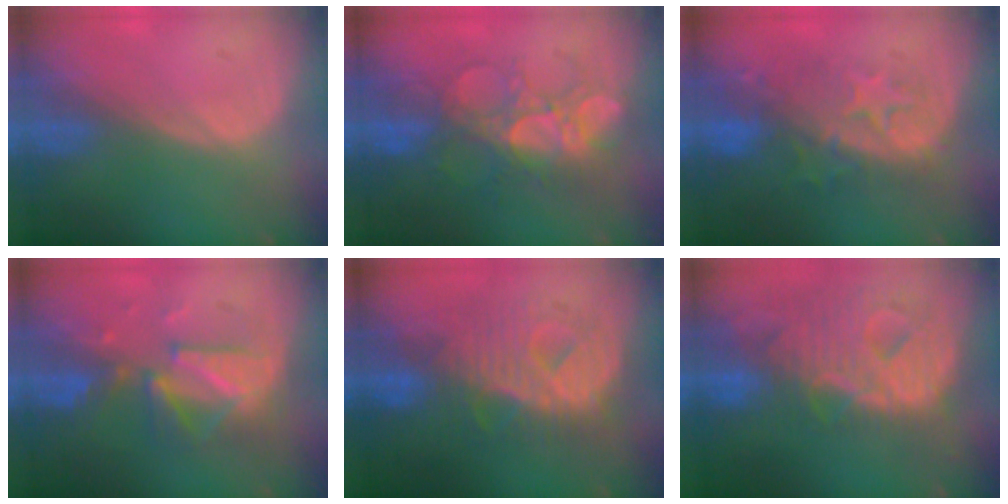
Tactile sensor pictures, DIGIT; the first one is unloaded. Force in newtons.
{"total": 8.8, "press": 8.5, "slide": 2.3}
{"total": 9.8, "press": 9.1, "slide": 3.5}
{"total": 8.0, "press": 8.0, "slide": 0.6}
{"total": 10.4, "press": 10.3, "slide": 0.9}
{"total": 12.9, "press": 11.0, "slide": 6.9}